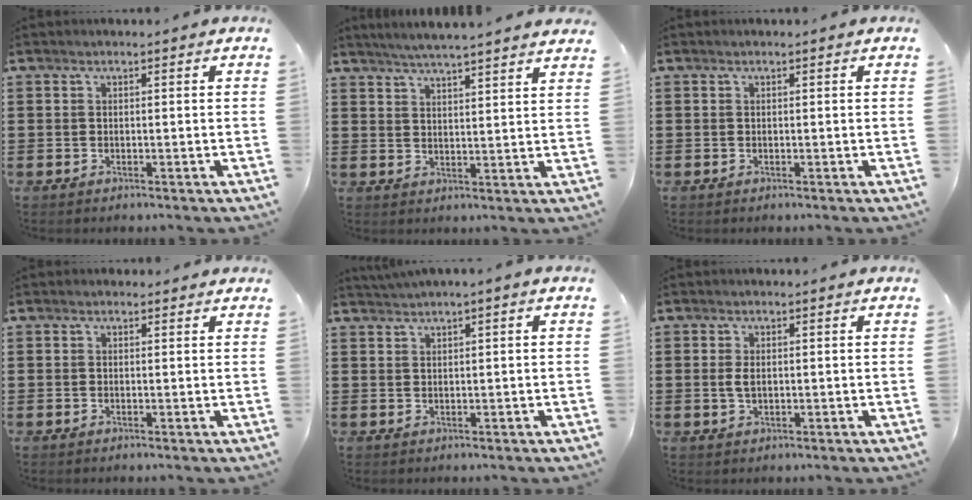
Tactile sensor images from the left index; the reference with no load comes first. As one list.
[{"total": 4.3, "force": [4.1, -0.7, 1.0], "torque": [-0.033, -0.016, 0.071]}, {"total": 0.0}, {"total": 0.6, "force": [0.3, 0.4, 0.2], "torque": [-0.005, 0.004, 0.006]}, {"total": 1.1, "force": [0.8, -0.2, 0.7], "torque": [-0.013, -0.002, 0.017]}, {"total": 2.8, "force": [0.3, 1.5, 2.4], "torque": [-0.064, -0.001, 0.000]}]